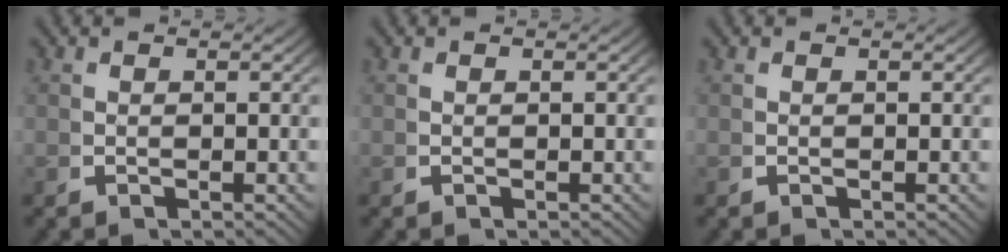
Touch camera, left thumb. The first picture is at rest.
{"total": 0.0}
{"total": 0.0}